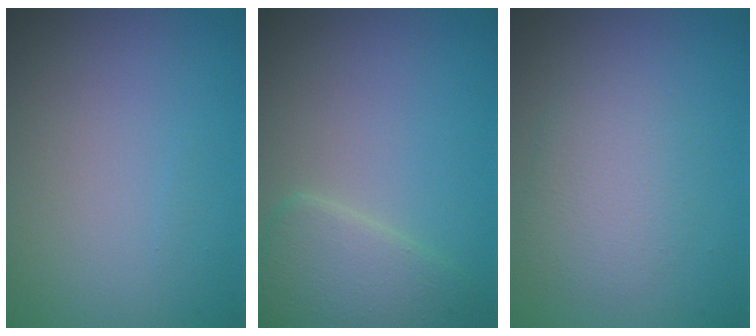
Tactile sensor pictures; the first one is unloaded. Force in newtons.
{"total": 3.5, "press": 3.5, "slide": 0.1}
{"total": 2.9, "press": 2.9, "slide": 0.1}